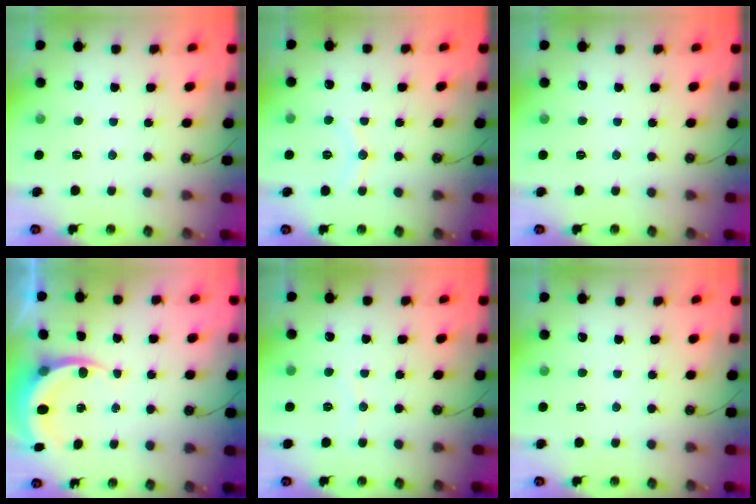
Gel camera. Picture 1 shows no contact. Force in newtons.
{"total": 7.4, "press": 7.4, "slide": 0.7}
{"total": 0.0}
{"total": 5.3, "press": 5.3, "slide": 0.3}
{"total": 2.3, "press": 2.3, "slide": 0.2}
{"total": 0.0}